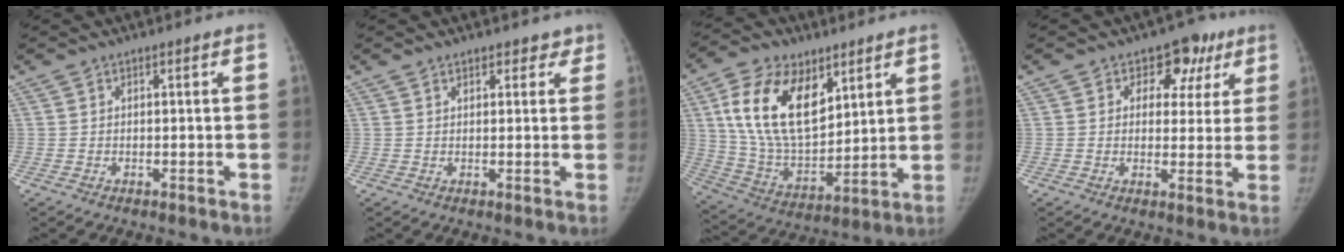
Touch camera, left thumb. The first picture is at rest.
{"total": 1.0, "force": [0.8, 0.4, 0.3], "torque": [0.001, -0.004, 0.012]}
{"total": 19.9, "force": [8.3, 11.4, 14.0], "torque": [-0.226, -0.039, 0.161]}
{"total": 8.2, "force": [3.8, 6.3, 3.6], "torque": [0.008, -0.006, 0.045]}